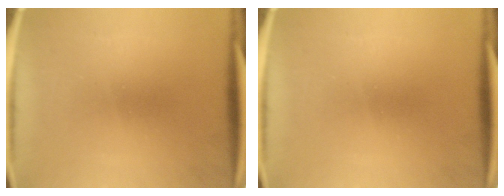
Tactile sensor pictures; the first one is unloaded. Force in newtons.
{"total": 0.0}